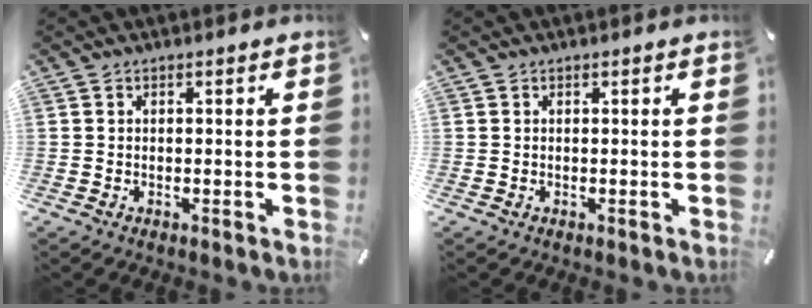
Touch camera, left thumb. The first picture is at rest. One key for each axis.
{"total": 0.0}